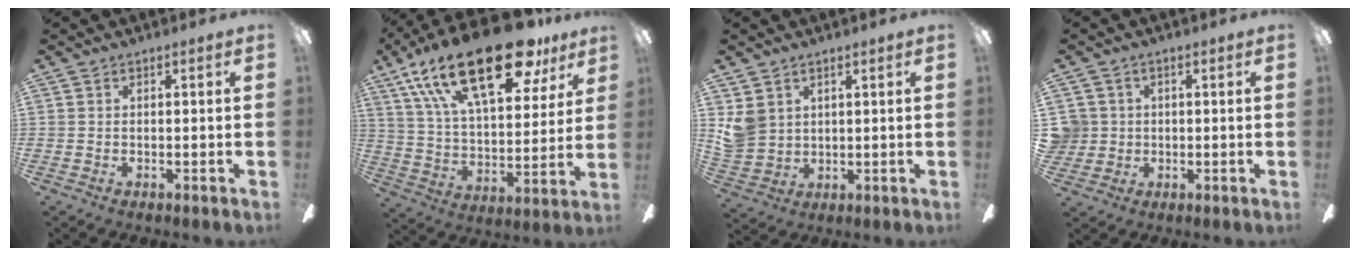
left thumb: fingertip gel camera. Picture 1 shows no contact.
{"total": 29.2, "force": [17.2, 12.2, 20.2], "torque": [-0.330, -0.086, 0.290]}
{"total": 6.5, "force": [2.8, 5.6, 1.7], "torque": [-0.033, 0.000, 0.058]}
{"total": 4.7, "force": [0.6, 4.6, 0.6], "torque": [-0.023, 0.009, 0.012]}